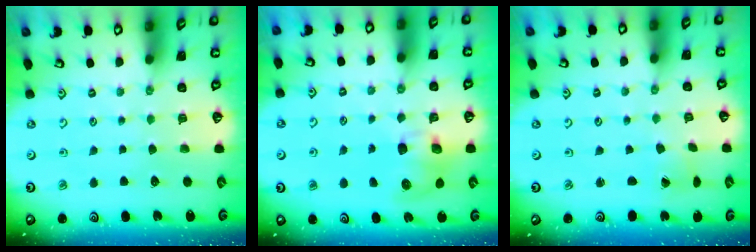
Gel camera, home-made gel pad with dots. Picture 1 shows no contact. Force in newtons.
{"total": 8.9, "press": 8.8, "slide": 1.4}
{"total": 1.4, "press": 1.4, "slide": 0.1}